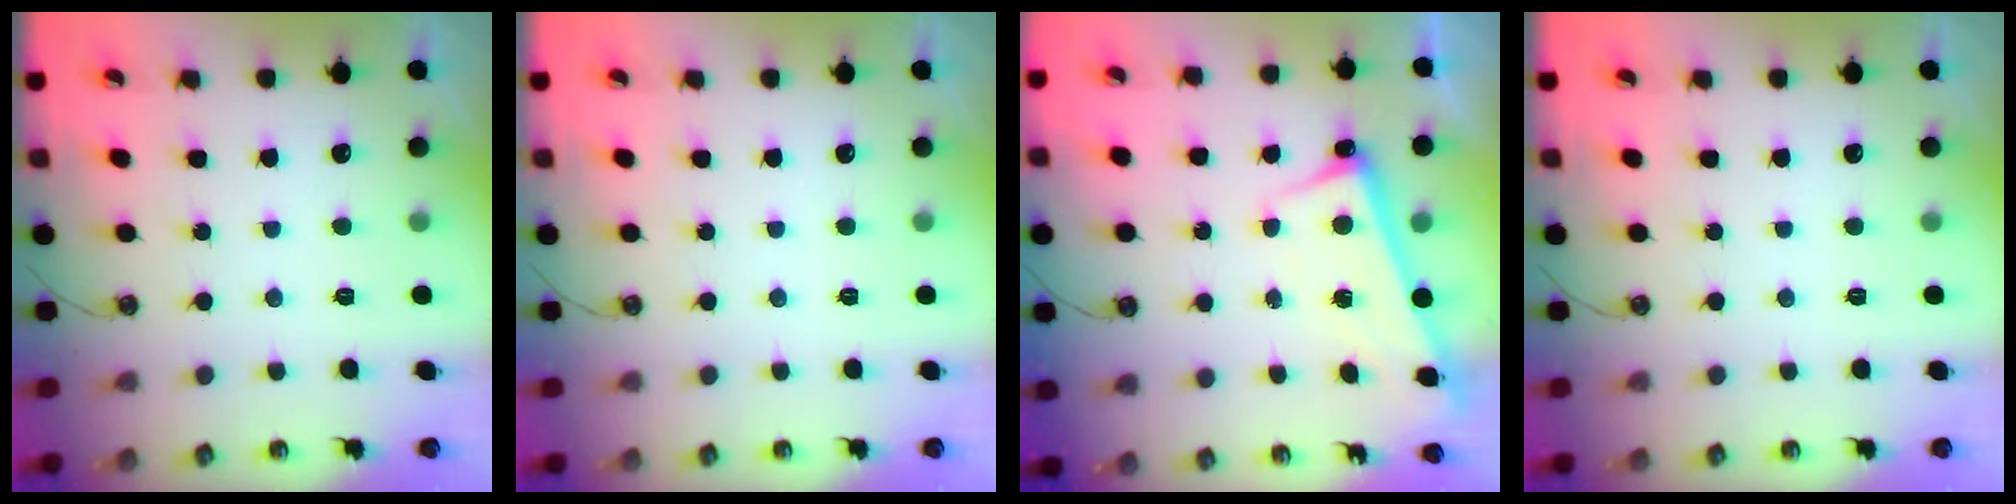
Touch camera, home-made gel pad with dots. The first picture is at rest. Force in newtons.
{"total": 0.0}
{"total": 2.7, "press": 2.6, "slide": 0.5}
{"total": 0.0}